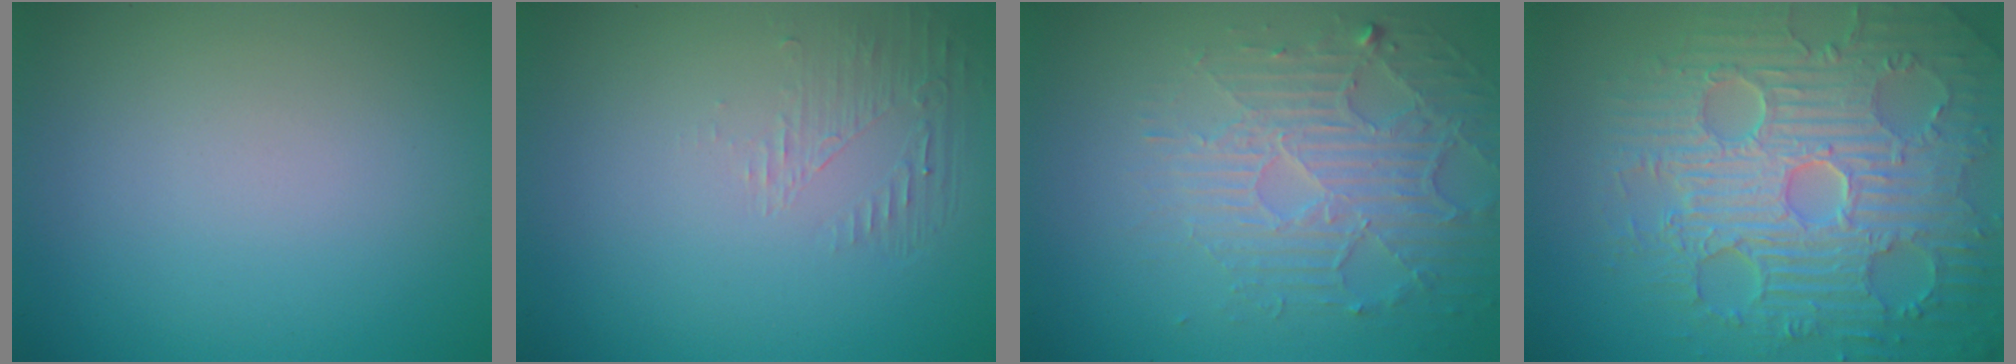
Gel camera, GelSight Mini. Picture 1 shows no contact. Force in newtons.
{"total": 1.3, "press": 0.0, "slide": 1.3}
{"total": 5.0, "press": 3.4, "slide": 3.6}
{"total": 10.1, "press": 7.0, "slide": 7.3}